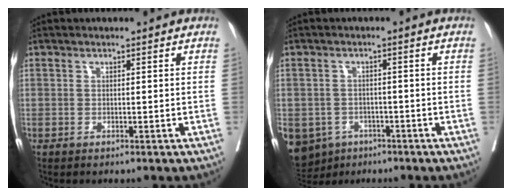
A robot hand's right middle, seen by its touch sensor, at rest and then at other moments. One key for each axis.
{"total": 10.5, "fx": -6.0, "fy": 8.1, "fz": 2.8, "tx": -0.080, "ty": -0.006, "tz": -0.081}